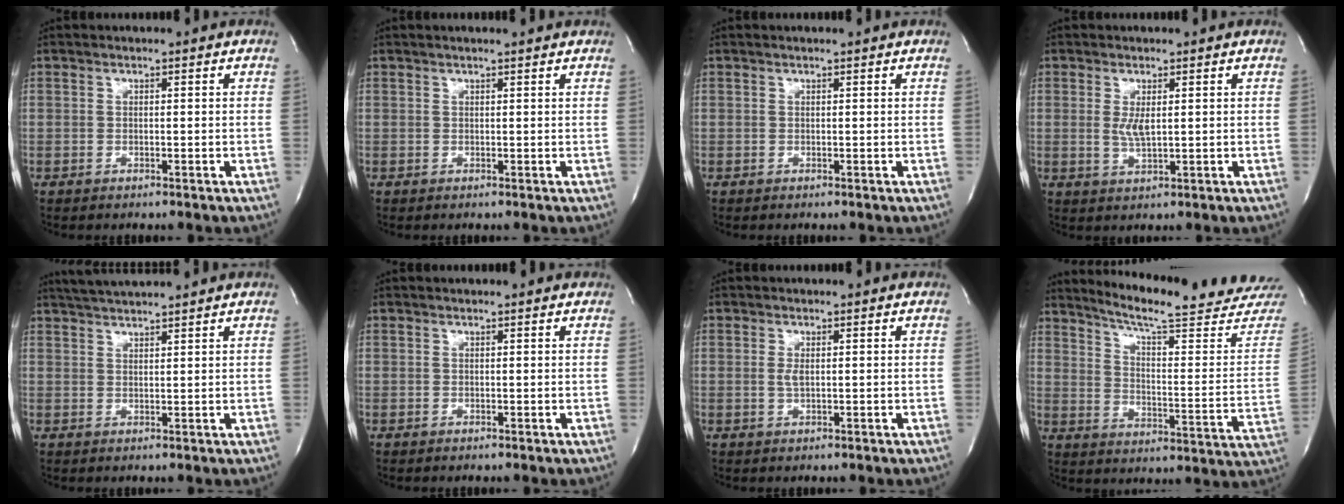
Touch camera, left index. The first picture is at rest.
{"total": 2.3, "force": [2.0, -0.1, 1.0], "torque": [-0.015, 0.009, 0.019]}
{"total": 0.0}
{"total": 2.6, "force": [-0.1, 0.7, 2.5], "torque": [-0.053, -0.012, 0.005]}
{"total": 5.3, "force": [4.9, -0.7, 1.9], "torque": [-0.038, 0.020, 0.083]}
{"total": 0.6, "force": [0.6, 0.1, 0.0], "torque": [-0.008, 0.004, 0.001]}
{"total": 1.3, "force": [-0.5, 0.4, 1.1], "torque": [-0.027, -0.006, -0.004]}
{"total": 23.3, "force": [21.5, 0.7, 8.9], "torque": [-0.132, -0.098, 0.271]}